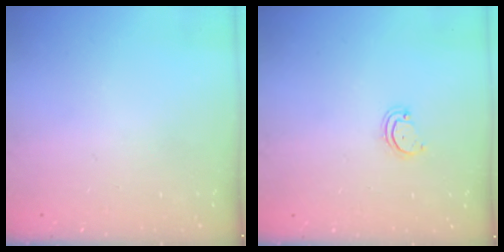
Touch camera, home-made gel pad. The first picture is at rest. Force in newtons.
{"total": 3.0, "press": 3.0, "slide": 0.2}